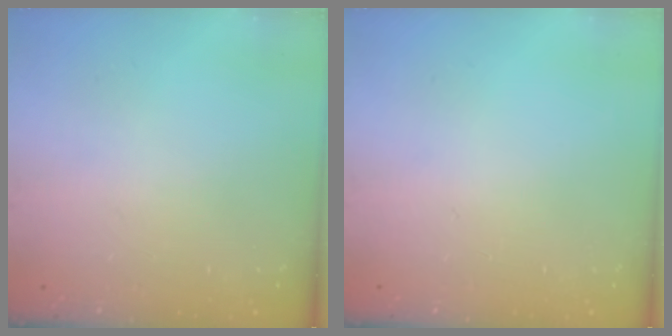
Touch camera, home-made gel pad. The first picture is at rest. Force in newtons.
{"total": 0.0}